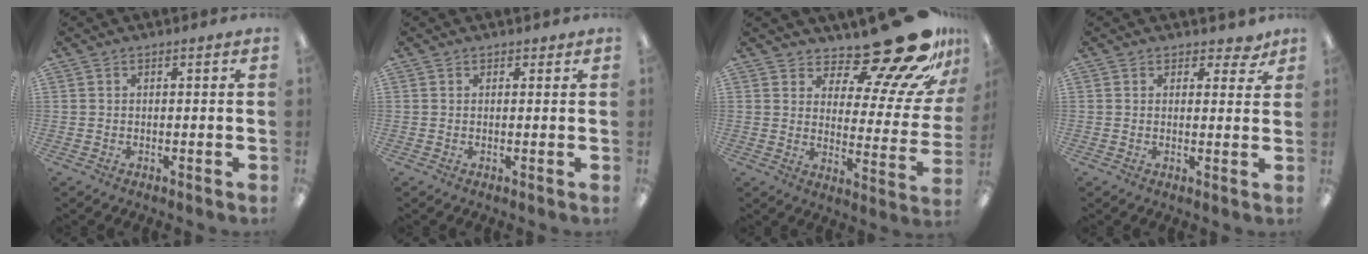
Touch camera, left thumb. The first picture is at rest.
{"total": 0.7, "force": [0.5, 0.5, 0.0], "torque": [0.008, -0.001, 0.007]}
{"total": 20.2, "force": [16.4, 5.7, 10.4], "torque": [-0.133, -0.126, 0.266]}
{"total": 3.5, "force": [2.5, 2.2, 1.3], "torque": [-0.005, -0.009, 0.042]}